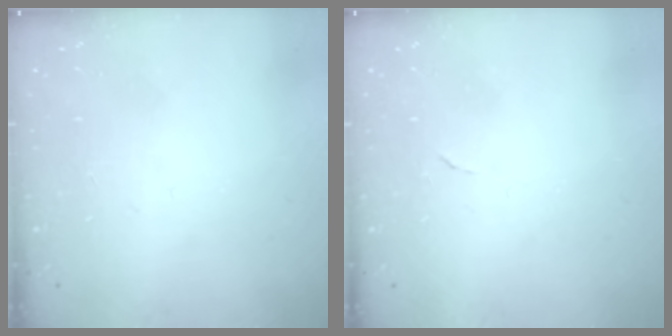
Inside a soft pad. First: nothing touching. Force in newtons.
{"total": 3.8, "press": 3.8, "slide": 0.2}